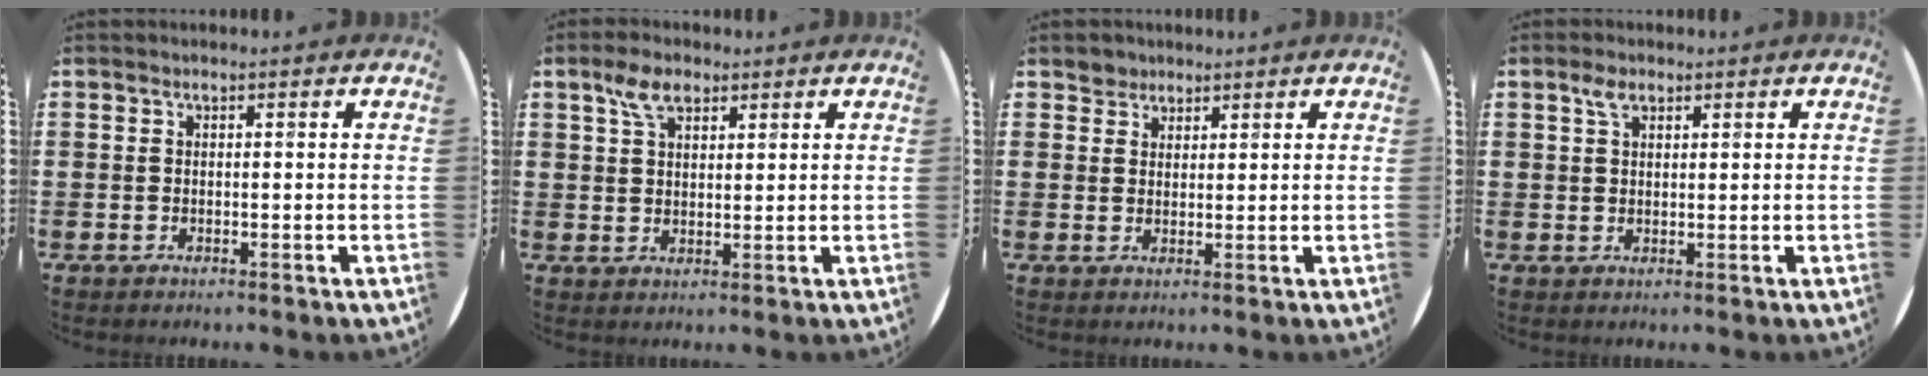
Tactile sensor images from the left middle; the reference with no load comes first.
{"total": 4.4, "force": [2.9, 2.2, 2.4], "torque": [-0.046, 0.006, 0.051]}
{"total": 2.2, "force": [1.9, 1.1, -0.3], "torque": [0.010, 0.001, 0.037]}
{"total": 2.3, "force": [1.5, 1.2, 1.2], "torque": [-0.020, 0.003, 0.026]}